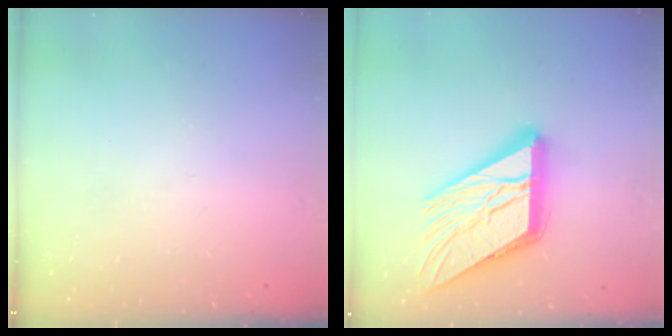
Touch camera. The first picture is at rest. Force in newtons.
{"total": 21.6, "press": 21.4, "slide": 2.5}